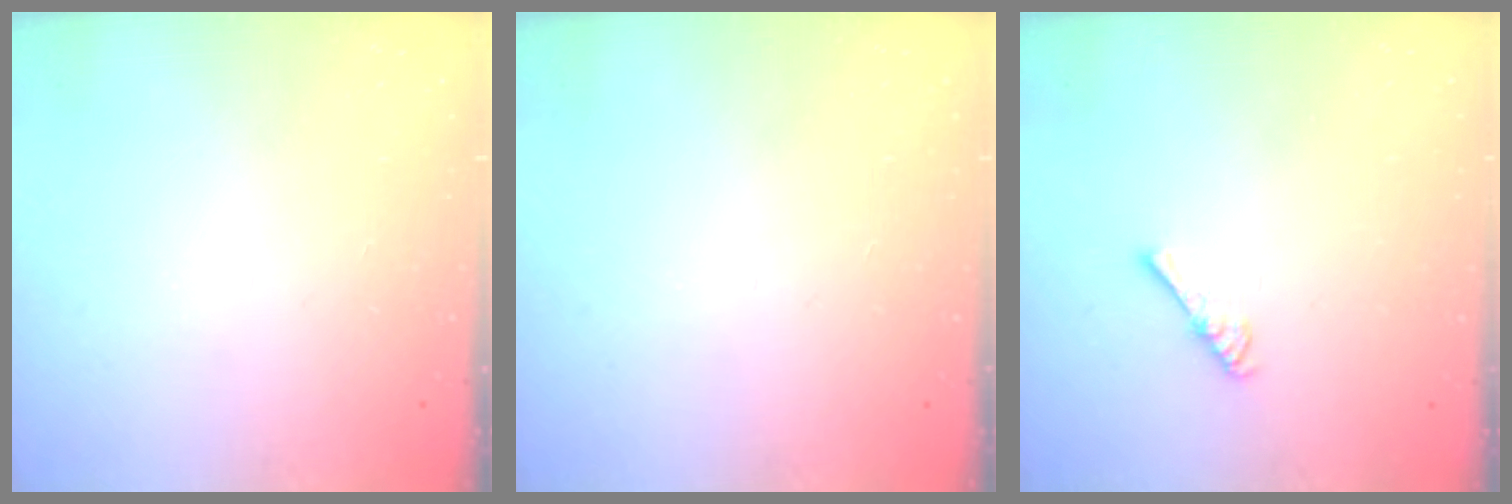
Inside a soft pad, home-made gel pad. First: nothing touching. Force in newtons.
{"total": 0.0}
{"total": 2.7, "press": 2.6, "slide": 0.4}